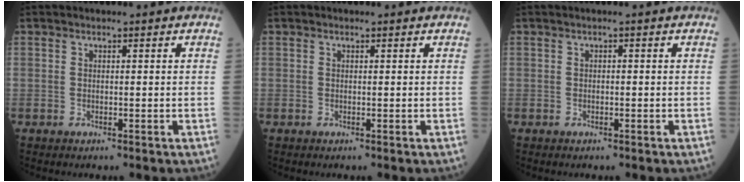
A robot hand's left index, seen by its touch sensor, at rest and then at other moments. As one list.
[{"total": 0.0}, {"total": 0.0}]